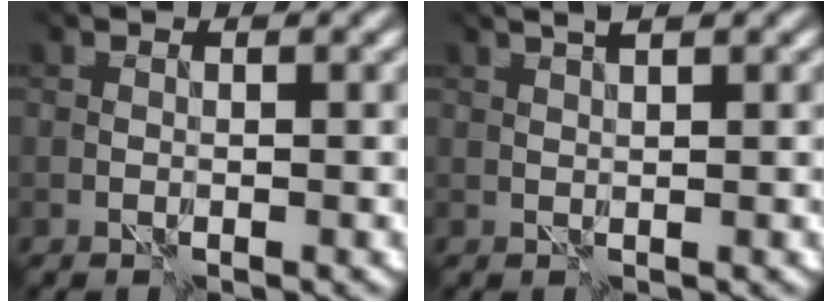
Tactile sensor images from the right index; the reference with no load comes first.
{"total": 2.0, "force": [1.7, 0.0, 1.0], "torque": [-0.003, 0.018, 0.024]}